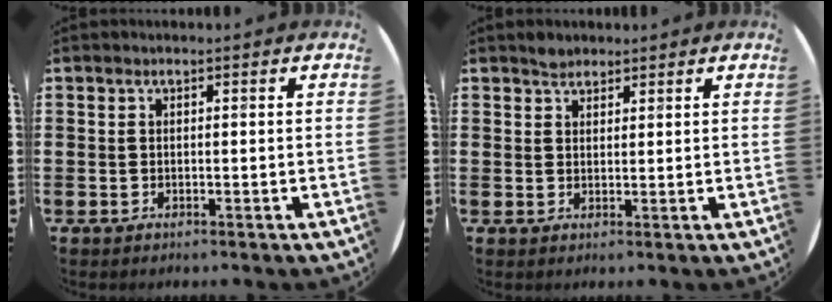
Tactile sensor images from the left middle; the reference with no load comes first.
{"total": 1.7, "force": [1.6, 0.6, 0.0], "torque": [0.005, -0.002, 0.029]}